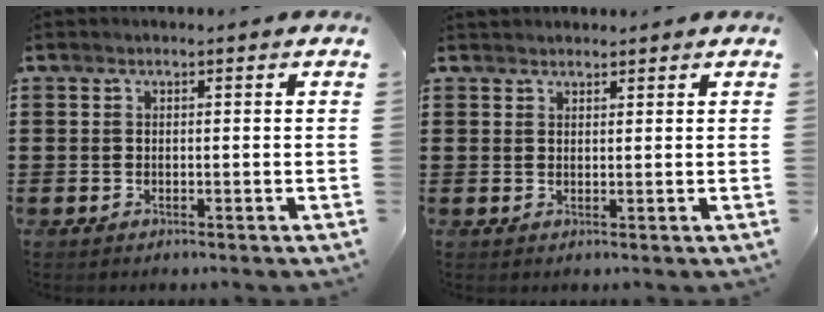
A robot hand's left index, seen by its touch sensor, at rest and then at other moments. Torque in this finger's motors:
{"motor_torque": [1.11, -1.04, -0.57, -0.21]}